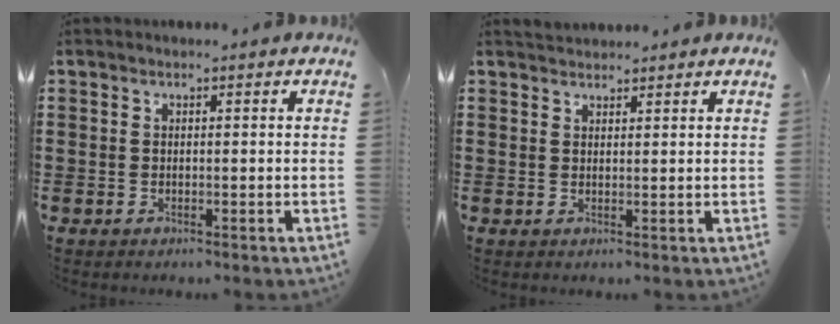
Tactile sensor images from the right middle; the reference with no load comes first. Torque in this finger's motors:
{"motor_torque": [0.00, 0.00, 0.00, 0.00]}